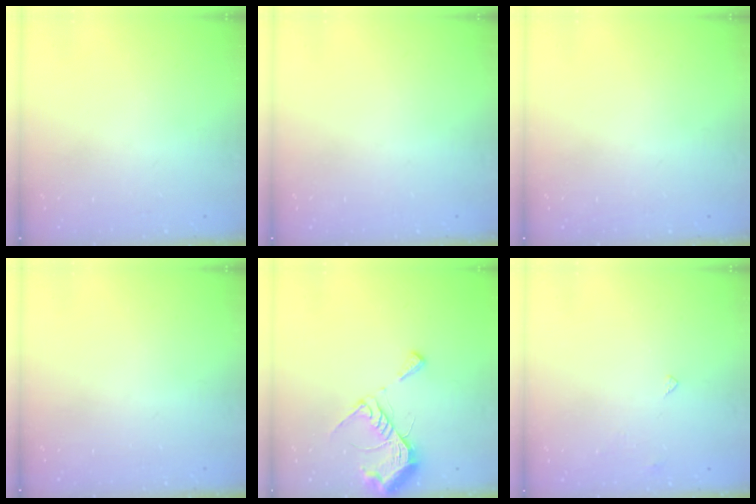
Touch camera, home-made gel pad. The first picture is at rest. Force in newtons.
{"total": 0.0}
{"total": 0.0}
{"total": 0.0}
{"total": 10.4, "press": 10.4, "slide": 0.8}
{"total": 2.4, "press": 2.4, "slide": 0.4}